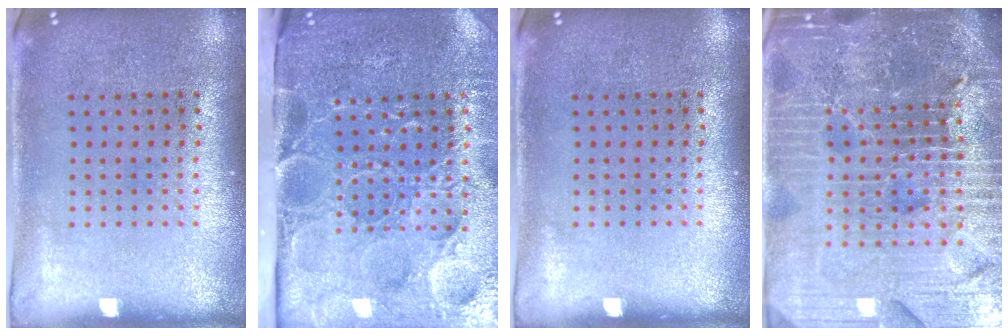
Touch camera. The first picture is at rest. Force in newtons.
{"total": 5.1, "press": 4.3, "slide": 2.8}
{"total": 0.0}
{"total": 6.7, "press": 5.9, "slide": 3.2}